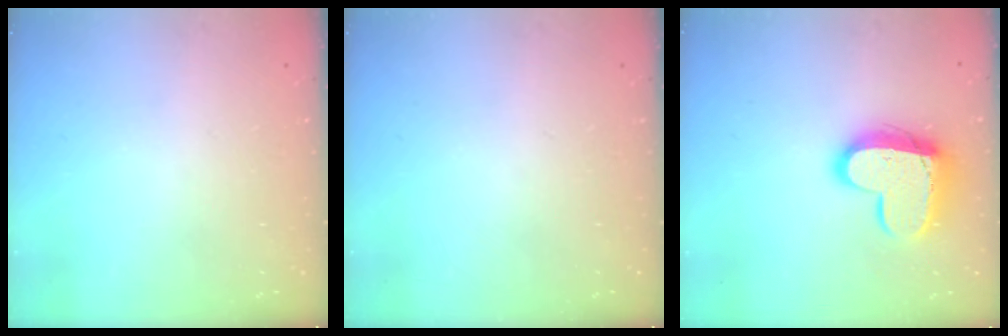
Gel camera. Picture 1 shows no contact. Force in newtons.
{"total": 0.0}
{"total": 15.3, "press": 15.2, "slide": 1.2}